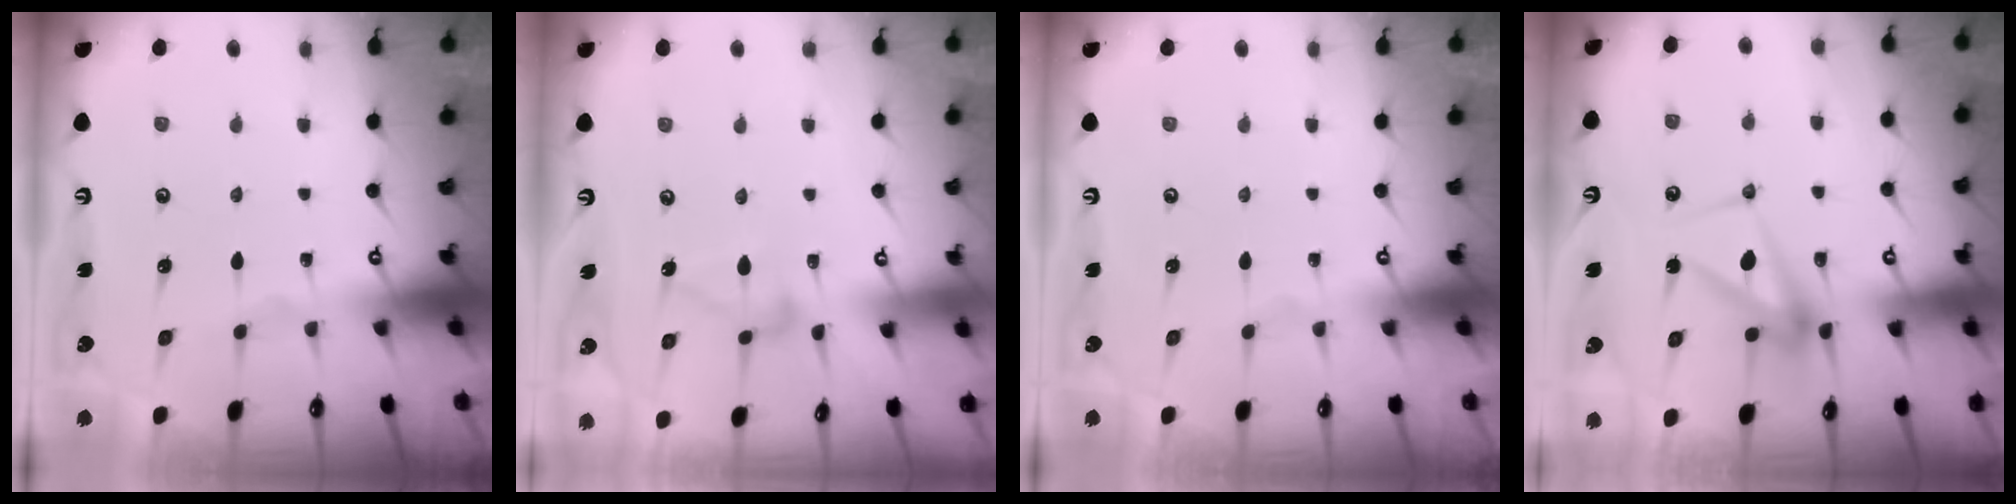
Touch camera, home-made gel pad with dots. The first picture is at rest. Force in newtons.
{"total": 11.5, "press": 11.4, "slide": 0.5}
{"total": 0.0}
{"total": 11.0, "press": 10.9, "slide": 0.7}